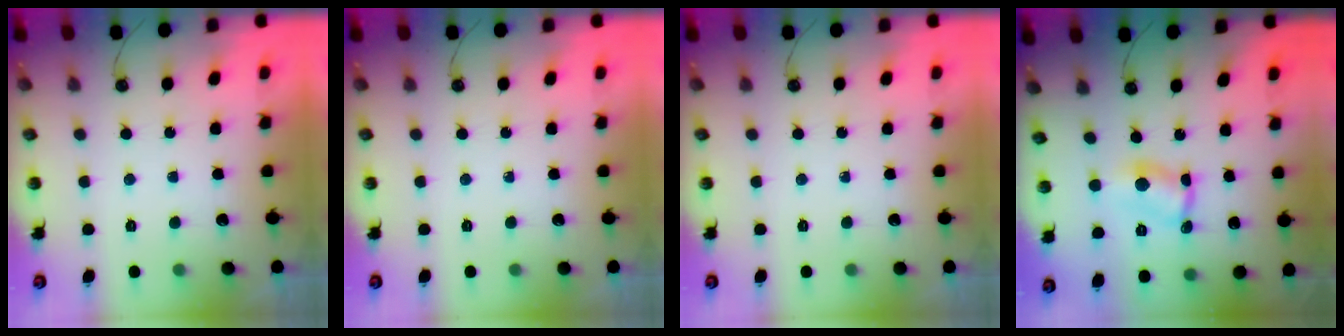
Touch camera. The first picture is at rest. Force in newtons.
{"total": 0.0}
{"total": 0.0}
{"total": 3.8, "press": 3.8, "slide": 0.1}